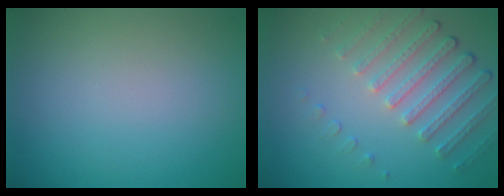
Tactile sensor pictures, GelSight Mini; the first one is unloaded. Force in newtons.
{"total": 4.5, "press": 3.3, "slide": 3.1}